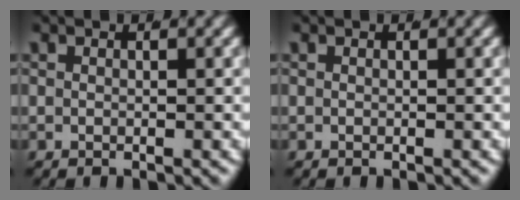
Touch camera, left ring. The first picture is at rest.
{"total": 0.0}